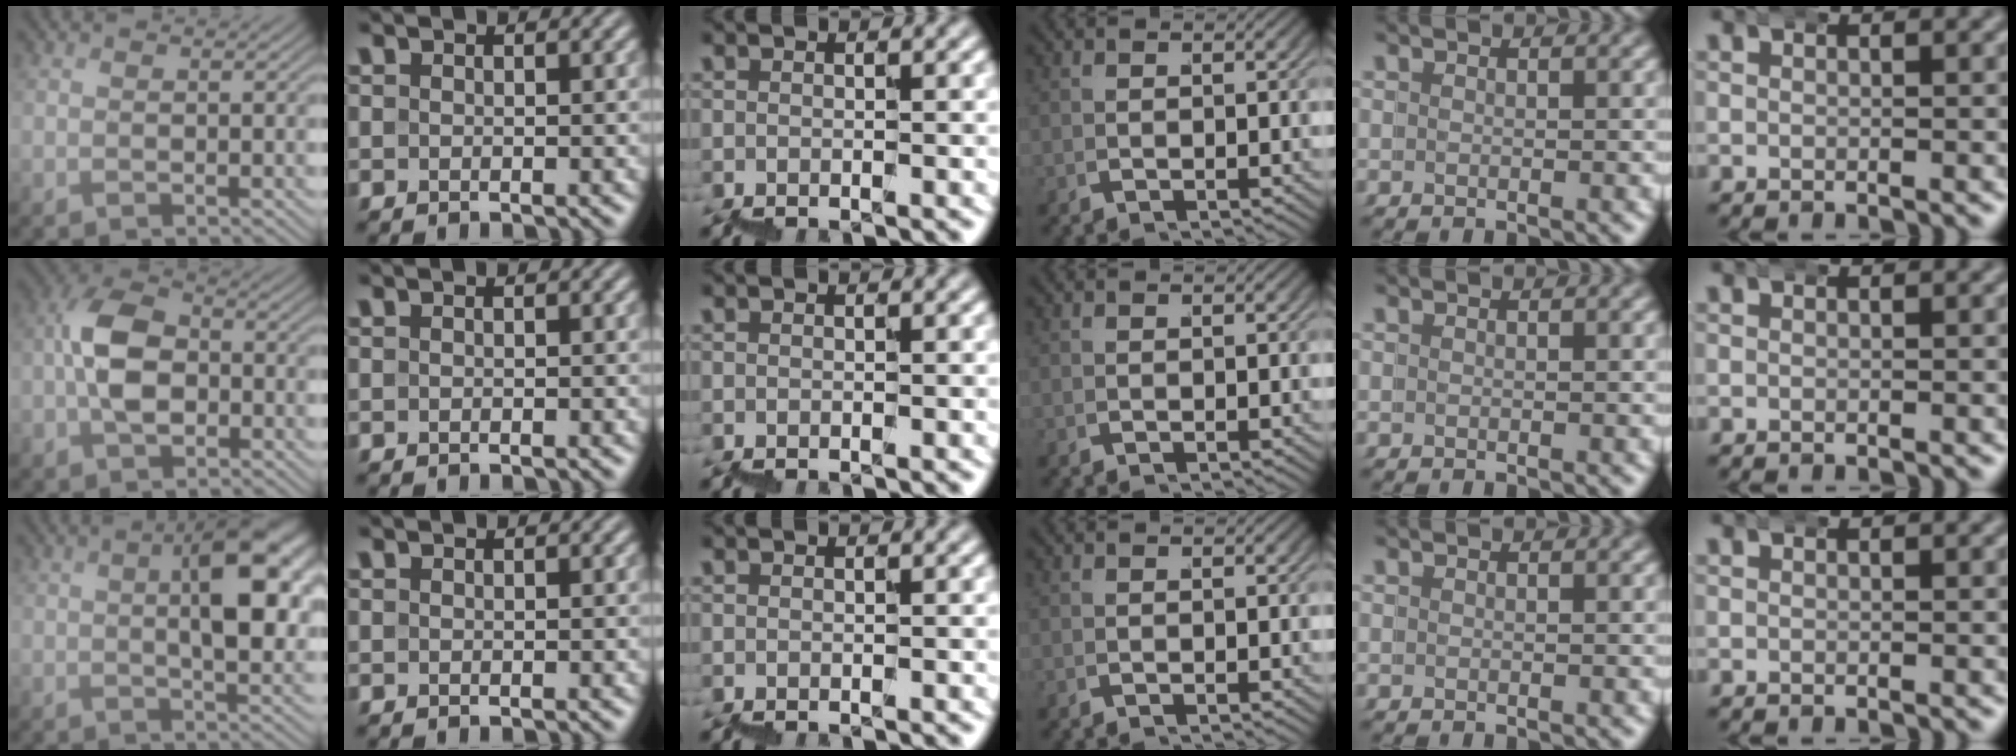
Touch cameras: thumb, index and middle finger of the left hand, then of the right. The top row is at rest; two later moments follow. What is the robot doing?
{"motion": "wrap", "object": "bandana"}